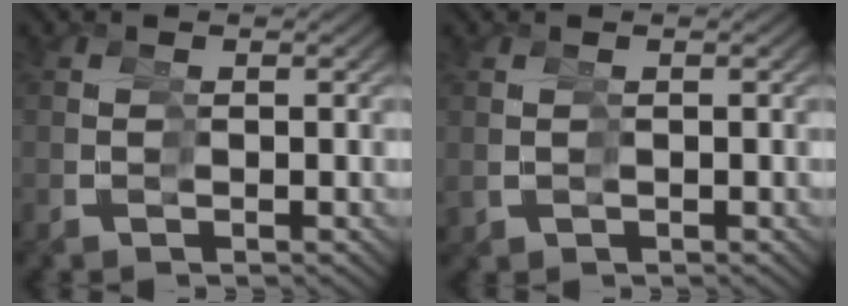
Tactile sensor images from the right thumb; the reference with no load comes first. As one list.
[{"total": 1.0, "force": [0.1, 1.0, 0.2], "torque": [-0.009, -0.004, 0.008]}]